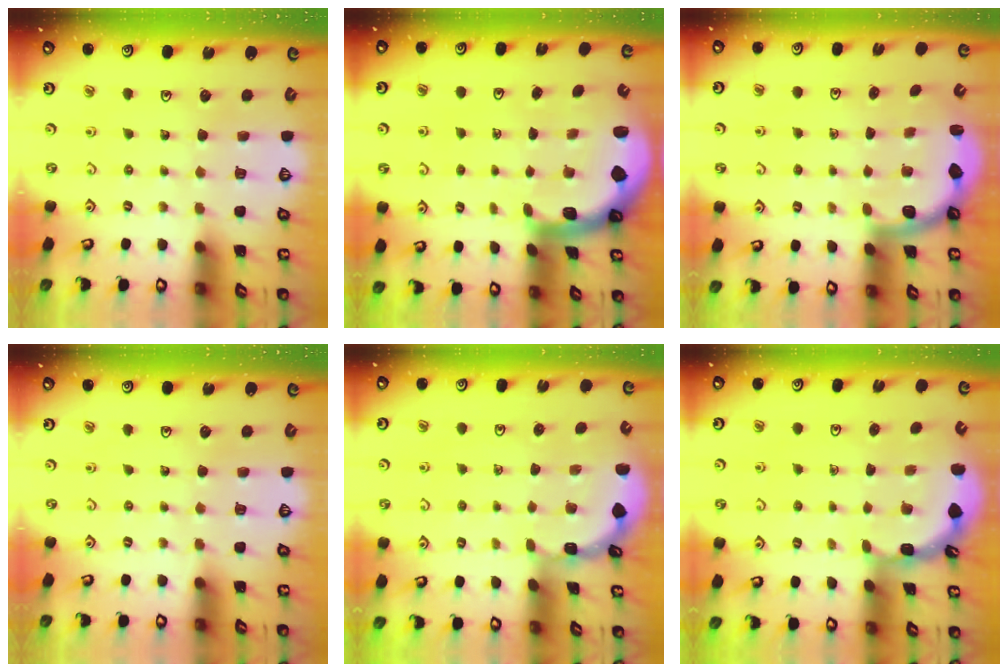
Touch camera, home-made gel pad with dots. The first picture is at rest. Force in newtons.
{"total": 2.6, "press": 2.6, "slide": 0.6}
{"total": 2.5, "press": 2.4, "slide": 0.7}
{"total": 0.0}
{"total": 1.0, "press": 0.9, "slide": 0.2}
{"total": 2.2, "press": 2.2, "slide": 0.4}